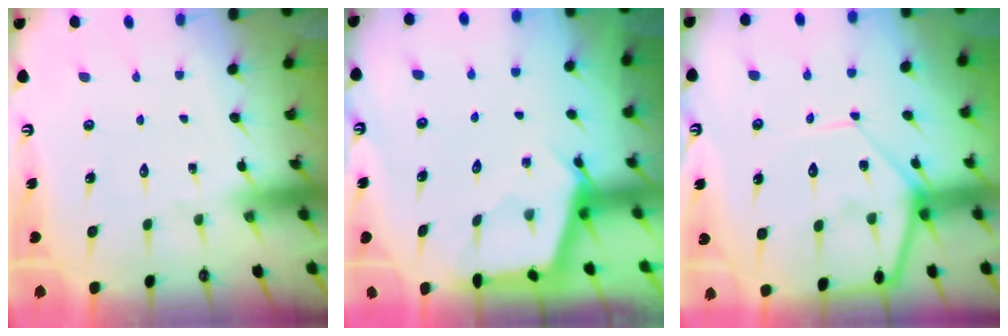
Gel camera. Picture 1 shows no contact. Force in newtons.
{"total": 2.9, "press": 2.9, "slide": 0.4}
{"total": 10.3, "press": 10.3, "slide": 0.7}